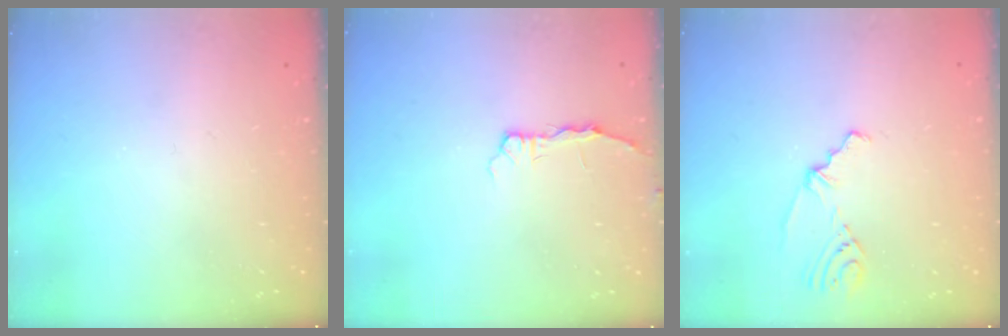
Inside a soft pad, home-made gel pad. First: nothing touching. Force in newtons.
{"total": 2.6, "press": 2.6, "slide": 0.3}
{"total": 2.3, "press": 1.9, "slide": 1.4}